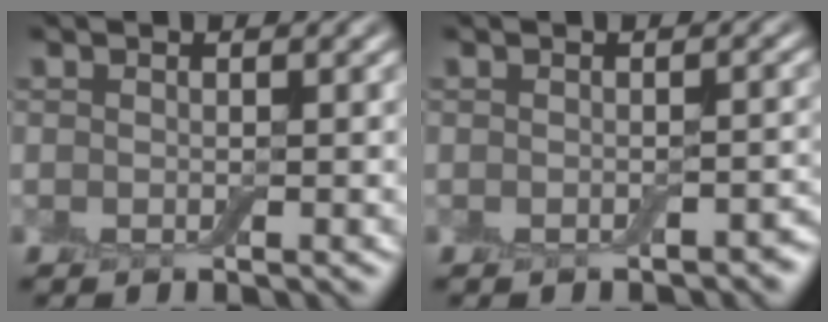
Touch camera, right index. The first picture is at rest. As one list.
[{"total": 1.5, "force": [-1.1, 0.6, 0.8], "torque": [-0.011, 0.002, -0.011]}]